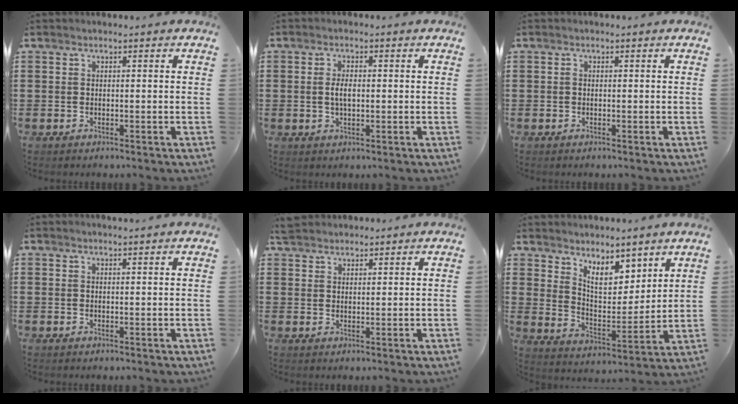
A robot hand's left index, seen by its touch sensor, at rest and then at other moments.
{"total": 2.8, "force": [0.0, 1.2, 2.5], "torque": [-0.051, 0.003, -0.002]}
{"total": 0.5, "force": [-0.1, 0.2, 0.5], "torque": [-0.012, -0.002, -0.001]}
{"total": 0.6, "force": [0.5, -0.1, 0.3], "torque": [-0.006, -0.002, 0.010]}
{"total": 2.4, "force": [2.3, 0.7, 0.2], "torque": [-0.011, 0.001, 0.045]}
{"total": 7.1, "force": [5.8, 3.0, 2.8], "torque": [-0.061, -0.025, 0.106]}